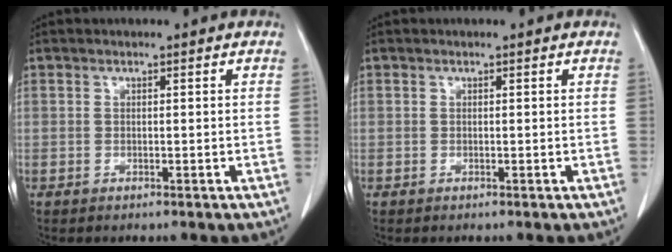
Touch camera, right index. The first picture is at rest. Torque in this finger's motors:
{"motor_torque": [0.00, 0.00, 0.00, 0.00]}